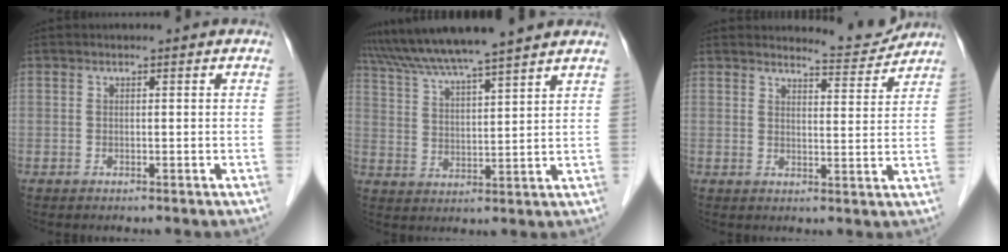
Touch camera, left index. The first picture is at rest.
{"total": 13.4, "force": [11.8, -0.6, 6.5], "torque": [-0.121, 0.026, 0.191]}
{"total": 4.6, "force": [4.6, -0.1, -0.5], "torque": [-0.004, -0.020, 0.059]}